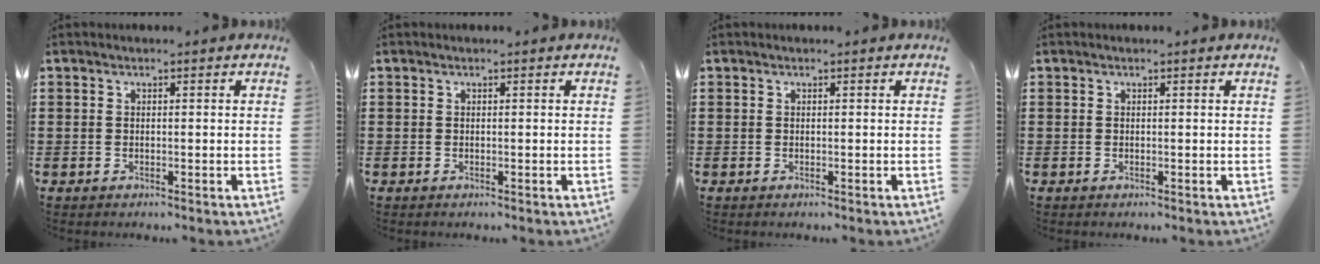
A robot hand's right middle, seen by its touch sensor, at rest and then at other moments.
{"total": 0.0}
{"total": 0.0}
{"total": 0.0}